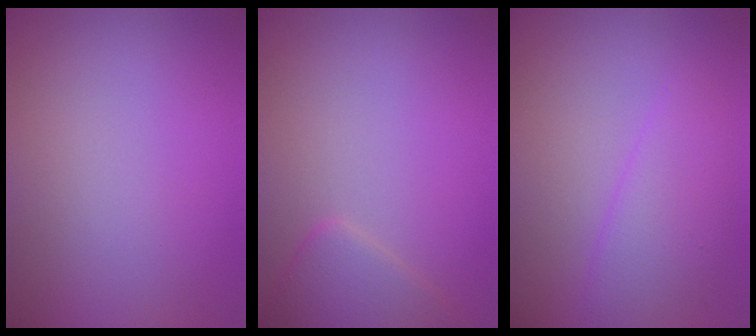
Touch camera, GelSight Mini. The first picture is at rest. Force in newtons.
{"total": 2.3, "press": 2.3, "slide": 0.1}
{"total": 2.8, "press": 2.8, "slide": 0.2}